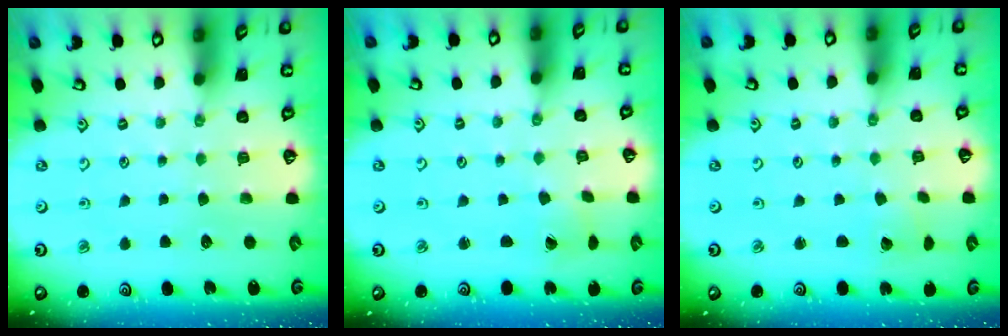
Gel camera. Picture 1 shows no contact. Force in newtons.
{"total": 1.2, "press": 1.2, "slide": 0.2}
{"total": 1.9, "press": 1.9, "slide": 0.1}